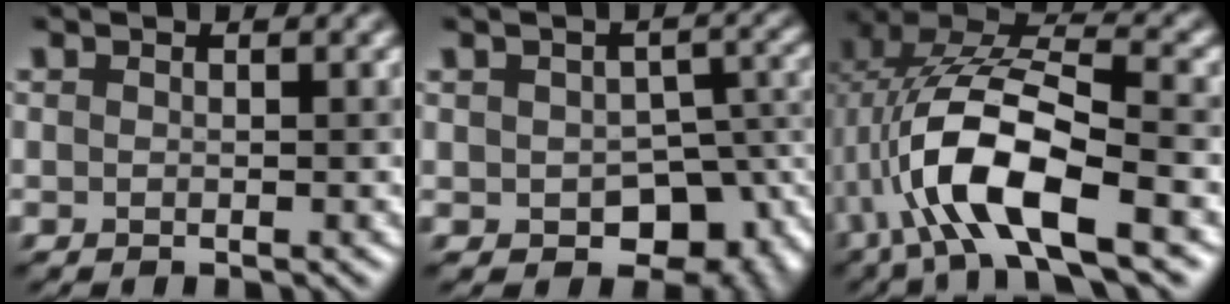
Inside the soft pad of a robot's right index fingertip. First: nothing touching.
{"total": 8.5, "force": [-3.0, 5.5, 5.7], "torque": [-0.063, -0.021, -0.029]}
{"total": 10.5, "force": [-2.6, 4.2, 9.3], "torque": [-0.197, 0.007, -0.050]}